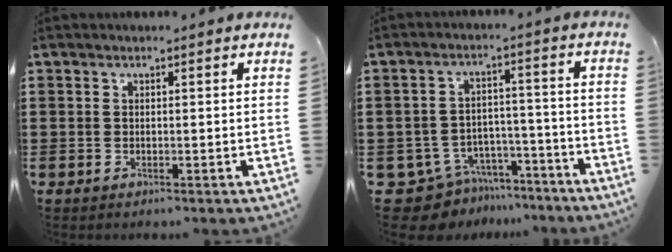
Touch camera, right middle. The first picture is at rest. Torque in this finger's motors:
{"motor_torque": [-0.15, -0.09, 0.02, -0.03]}